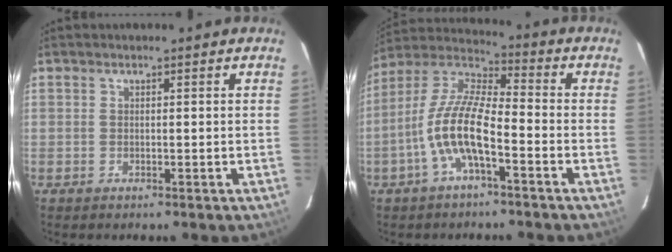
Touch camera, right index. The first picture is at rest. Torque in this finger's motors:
{"motor_torque": [1.73, -0.41, 1.03, 0.21]}